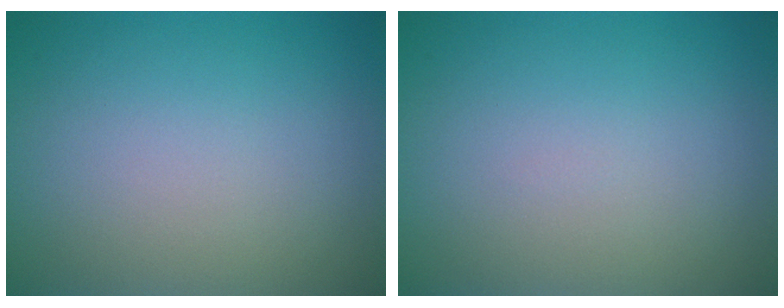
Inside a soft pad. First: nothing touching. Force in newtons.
{"total": 0.0}